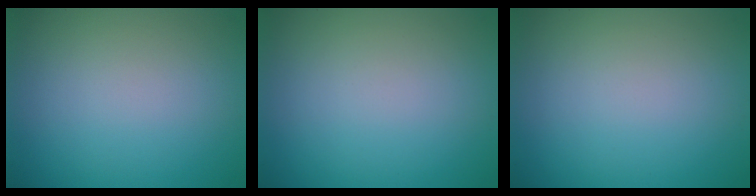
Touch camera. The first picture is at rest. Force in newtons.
{"total": 0.0}
{"total": 0.0}